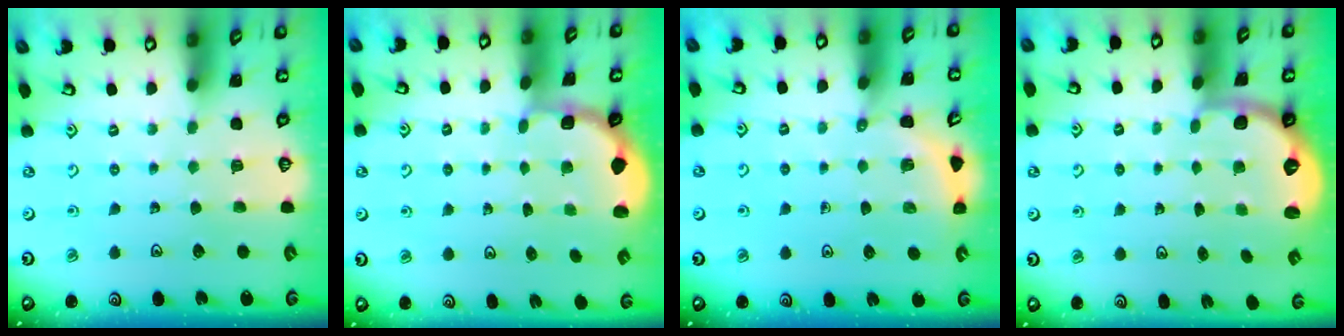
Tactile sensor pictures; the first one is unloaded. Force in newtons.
{"total": 1.8, "press": 1.6, "slide": 0.7}
{"total": 2.7, "press": 2.7, "slide": 0.2}
{"total": 2.8, "press": 2.0, "slide": 2.0}